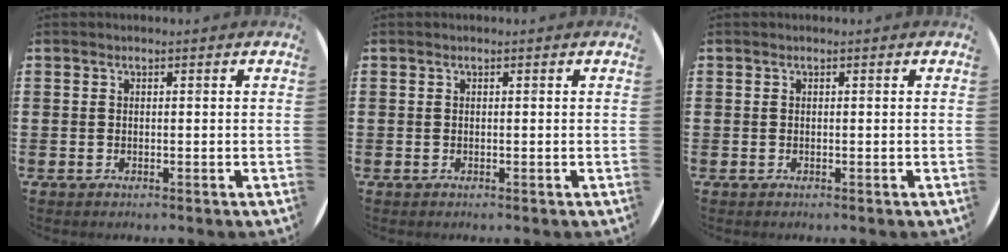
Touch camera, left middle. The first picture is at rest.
{"total": 0.0}
{"total": 0.0}